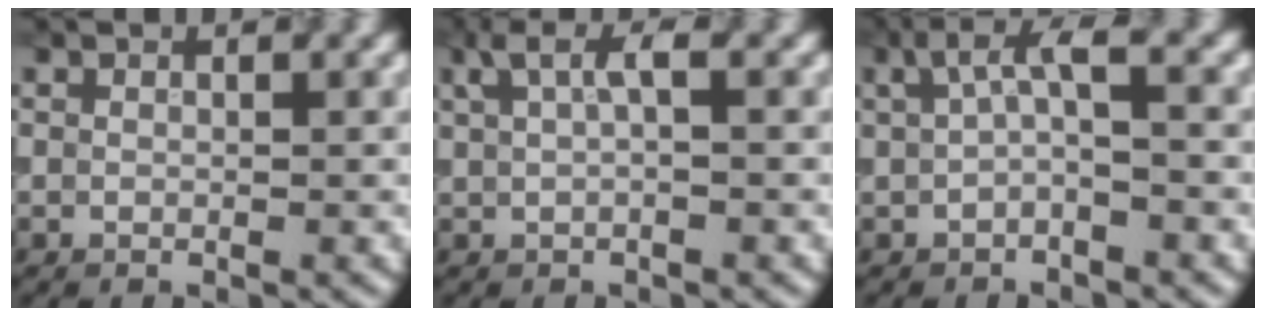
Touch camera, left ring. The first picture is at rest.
{"total": 2.7, "force": [1.0, 0.7, 2.3], "torque": [-0.042, 0.005, 0.019]}
{"total": 3.2, "force": [0.7, 0.8, 3.0], "torque": [-0.054, 0.011, 0.006]}